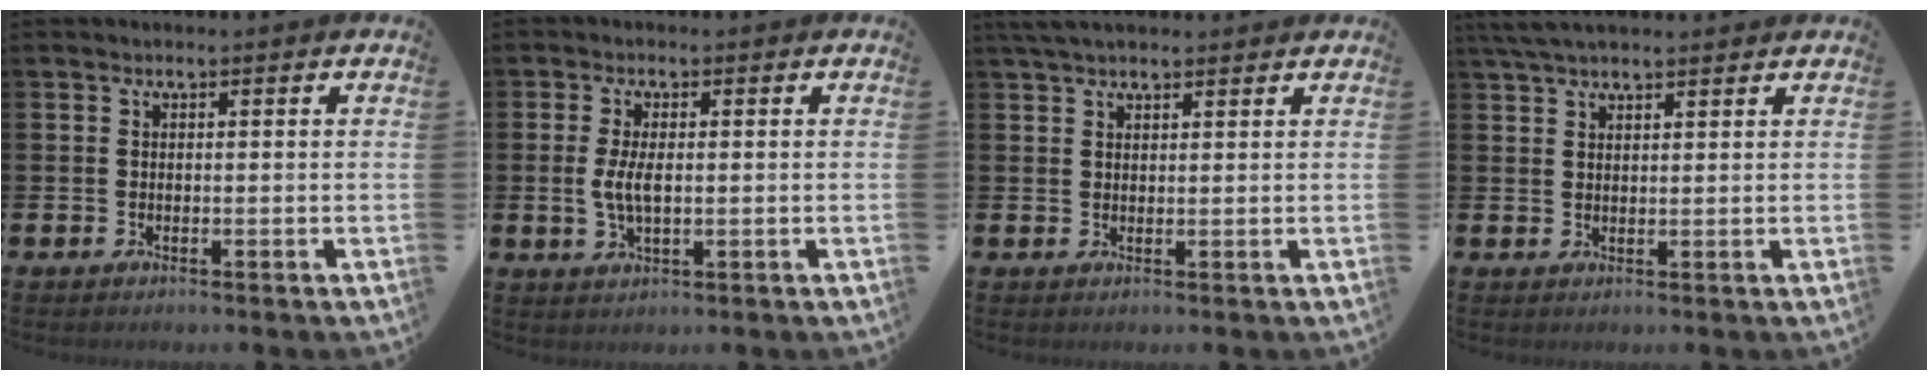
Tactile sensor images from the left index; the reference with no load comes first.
{"total": 4.0, "force": [0.2, 1.8, 3.6], "torque": [-0.069, 0.001, -0.003]}
{"total": 3.2, "force": [2.8, 0.9, 1.3], "torque": [-0.025, -0.004, 0.051]}
{"total": 3.9, "force": [3.4, 0.9, 1.7], "torque": [-0.033, -0.006, 0.061]}